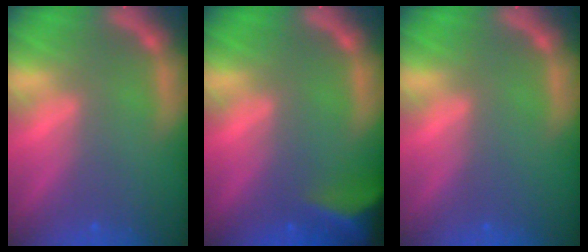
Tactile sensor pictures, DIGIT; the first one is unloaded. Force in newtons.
{"total": 7.5}
{"total": 0.0}